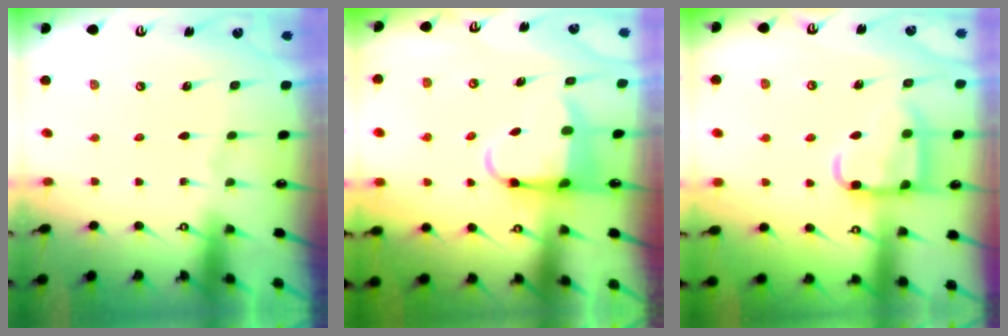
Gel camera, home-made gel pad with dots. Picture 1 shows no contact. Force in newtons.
{"total": 5.6, "press": 5.4, "slide": 1.6}
{"total": 13.4, "press": 13.3, "slide": 1.5}